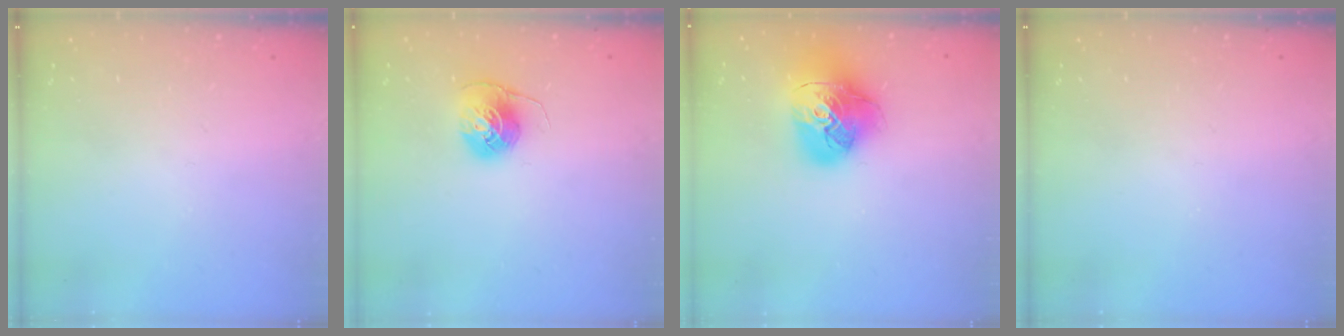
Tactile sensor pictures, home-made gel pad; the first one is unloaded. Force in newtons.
{"total": 7.1, "press": 7.1, "slide": 0.5}
{"total": 18.2, "press": 18.0, "slide": 2.2}
{"total": 0.0}